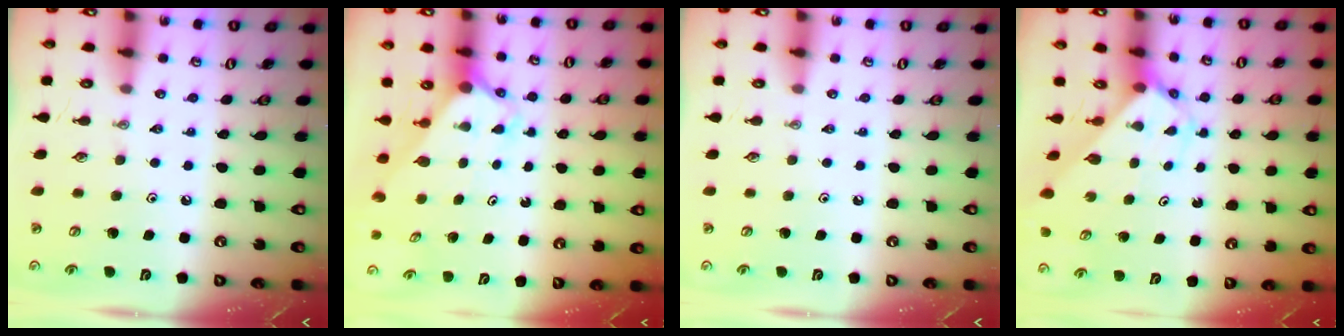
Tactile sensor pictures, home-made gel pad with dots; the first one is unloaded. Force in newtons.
{"total": 2.6, "press": 2.6, "slide": 0.2}
{"total": 0.0}
{"total": 2.9, "press": 2.9, "slide": 0.2}